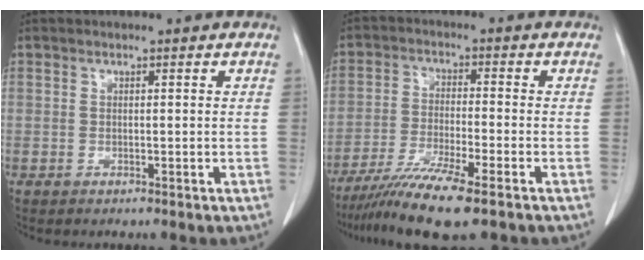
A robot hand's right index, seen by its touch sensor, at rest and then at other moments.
{"total": 10.4, "force": [-7.5, 0.0, 7.2], "torque": [-0.130, -0.028, -0.129]}